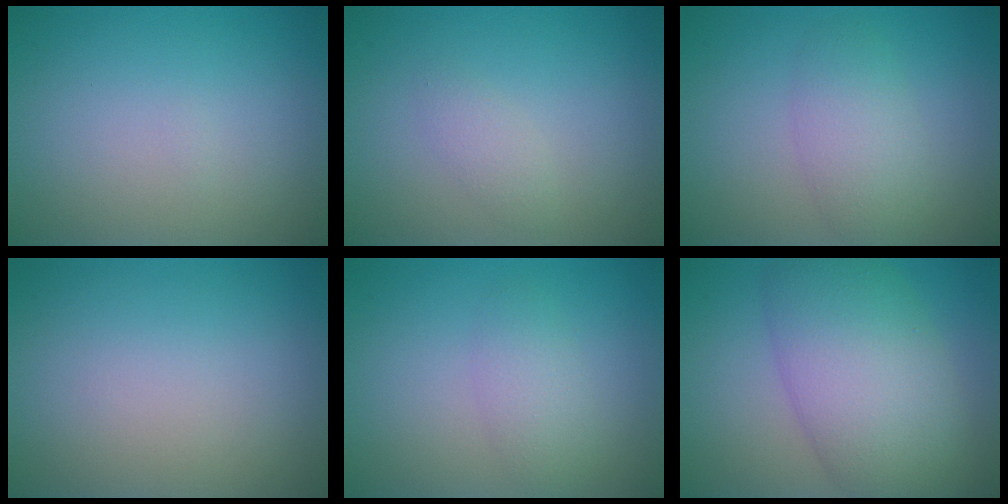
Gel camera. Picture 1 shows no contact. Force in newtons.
{"total": 1.2, "press": 1.2, "slide": 0.0}
{"total": 3.2, "press": 3.2, "slide": 0.0}
{"total": 0.0}
{"total": 2.2, "press": 2.2, "slide": 0.1}
{"total": 9.1, "press": 9.1, "slide": 0.4}